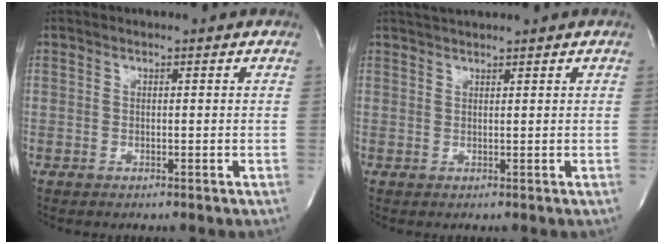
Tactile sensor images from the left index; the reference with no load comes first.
{"total": 3.4, "force": [3.2, -0.1, 1.1], "torque": [-0.015, 0.026, 0.055]}